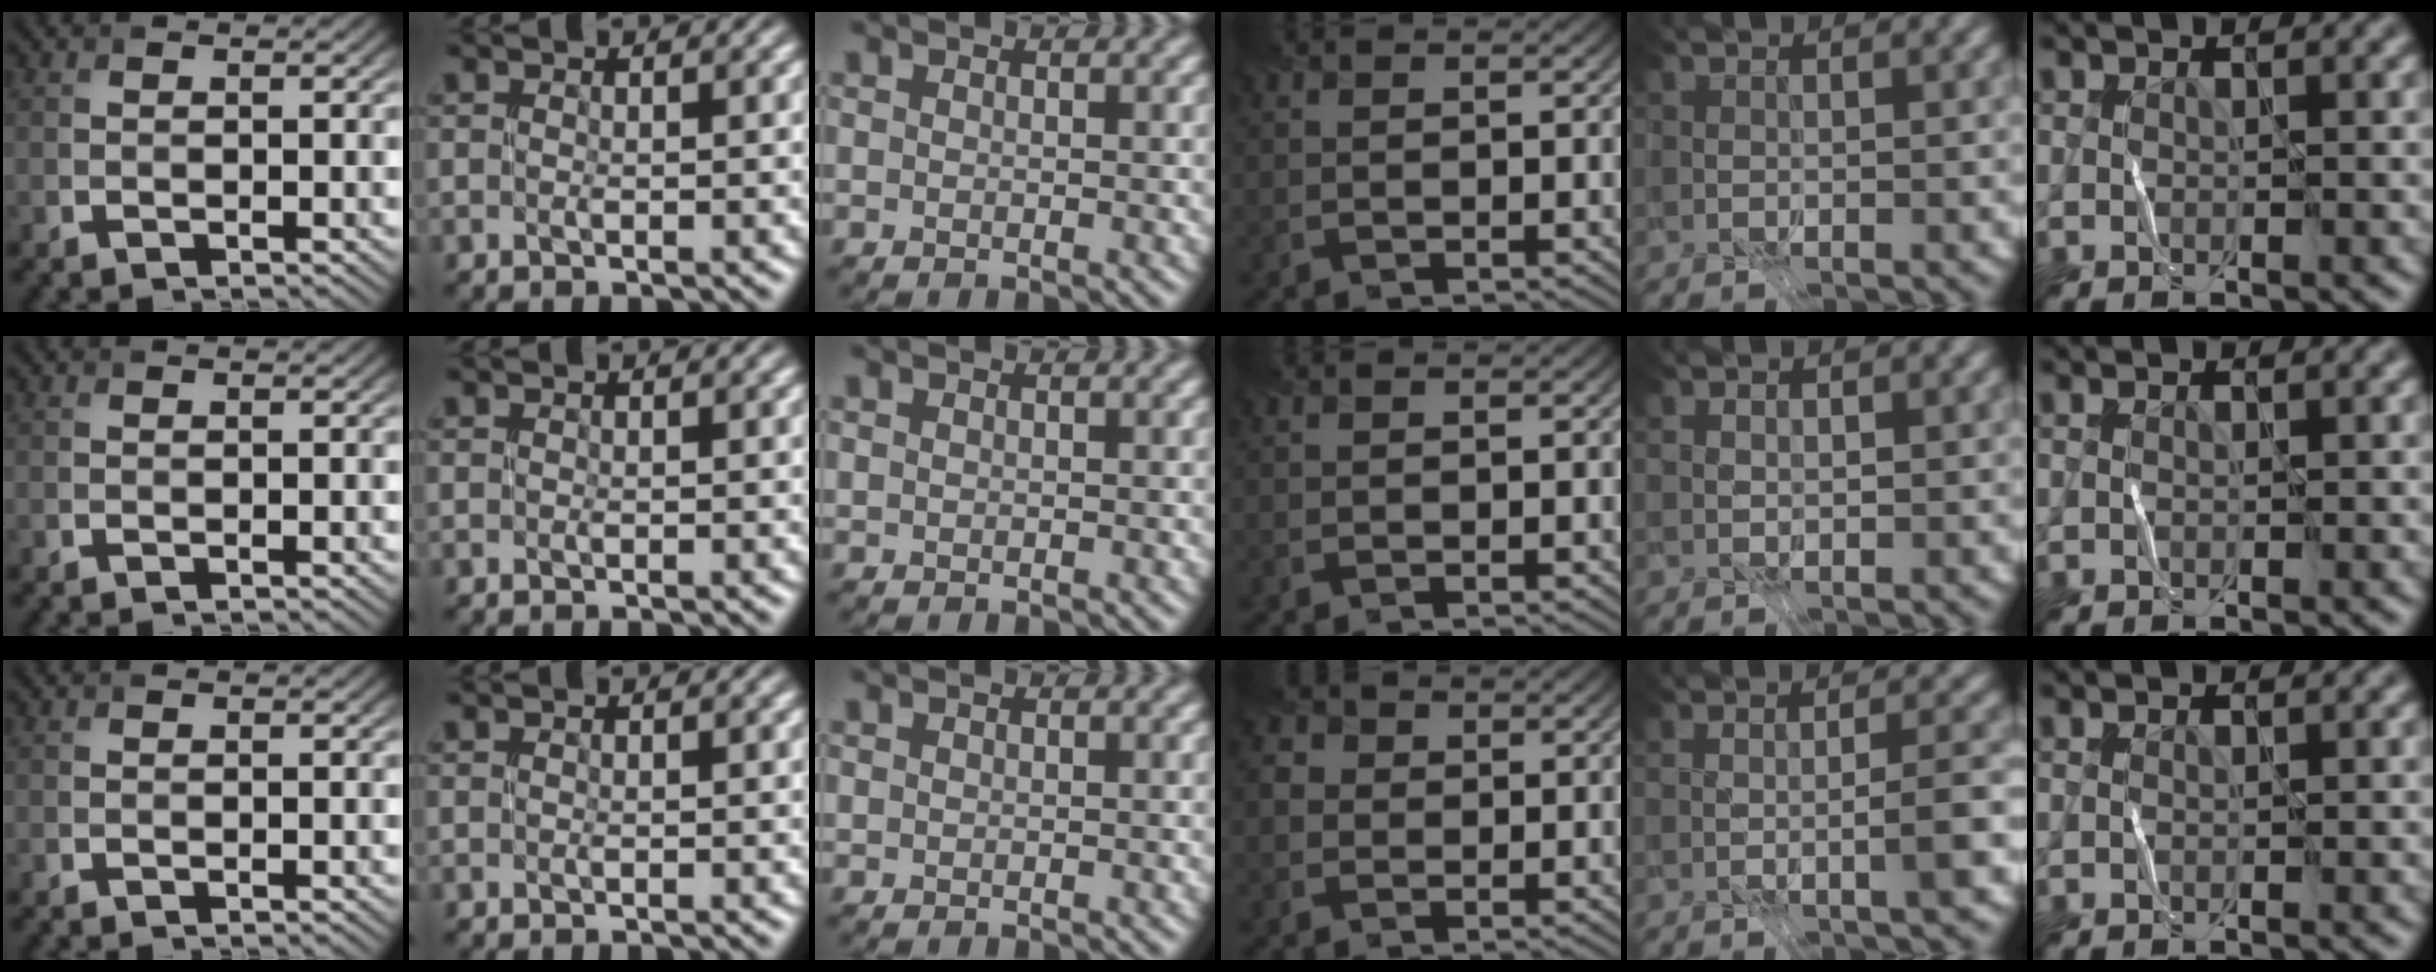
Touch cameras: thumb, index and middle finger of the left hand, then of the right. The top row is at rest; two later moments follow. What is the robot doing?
{"motion": "fold", "object": "receipt paper"}